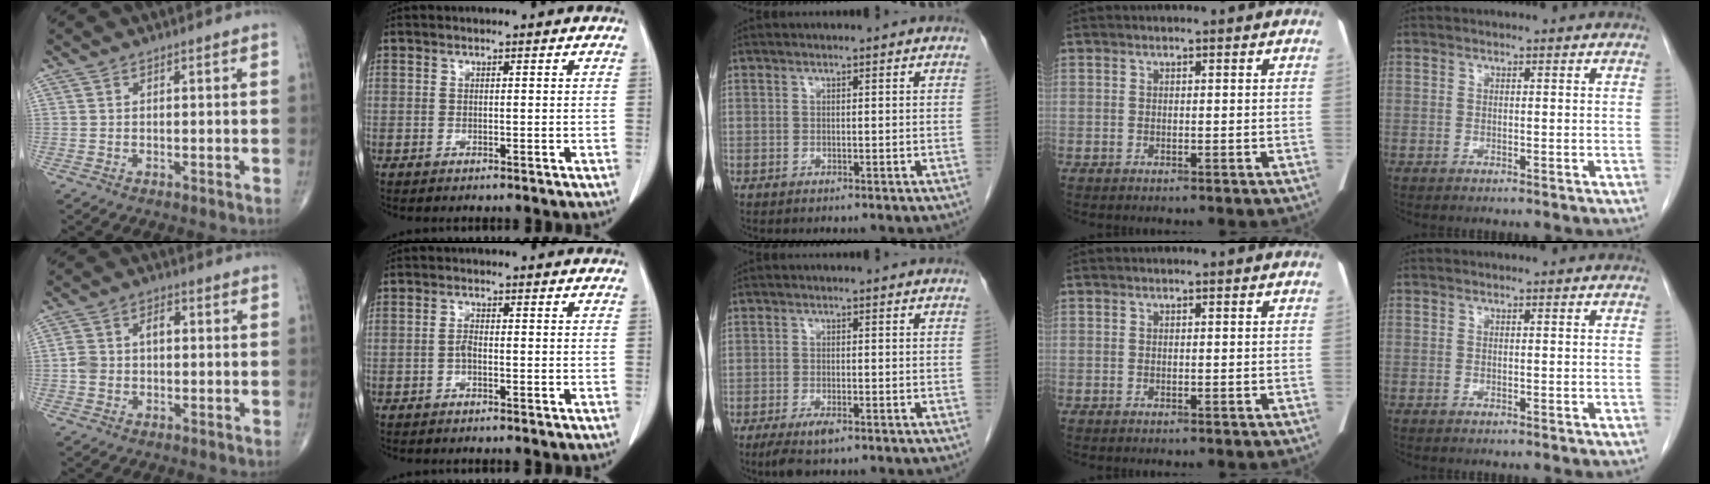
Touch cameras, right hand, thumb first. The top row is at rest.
{"thumb": {"total": 5.5, "force": [0.0, 3.8, 3.9], "torque": [-0.075, 0.028, -0.001]}, "index": {"total": 1.6, "force": [-0.3, 0.5, 1.5], "torque": [-0.024, 0.003, -0.008]}, "middle": {"total": 3.7, "force": [-2.3, 0.9, 2.7], "torque": [-0.055, -0.007, -0.038]}}